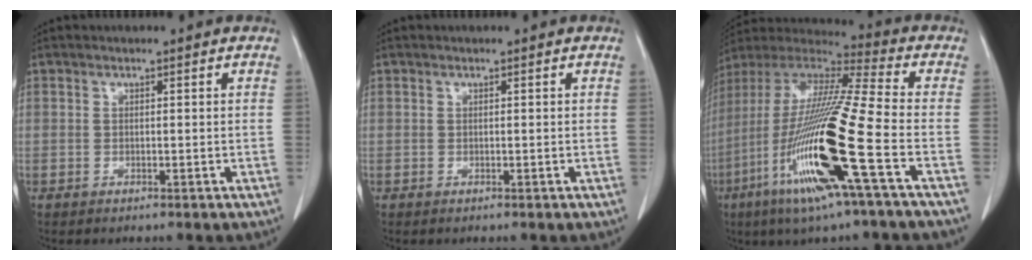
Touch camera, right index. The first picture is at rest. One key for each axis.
{"total": 0.0}
{"total": 22.3, "fx": -7.6, "fy": 0.1, "fz": 20.9, "tx": -0.446, "ty": -0.037, "tz": -0.153}